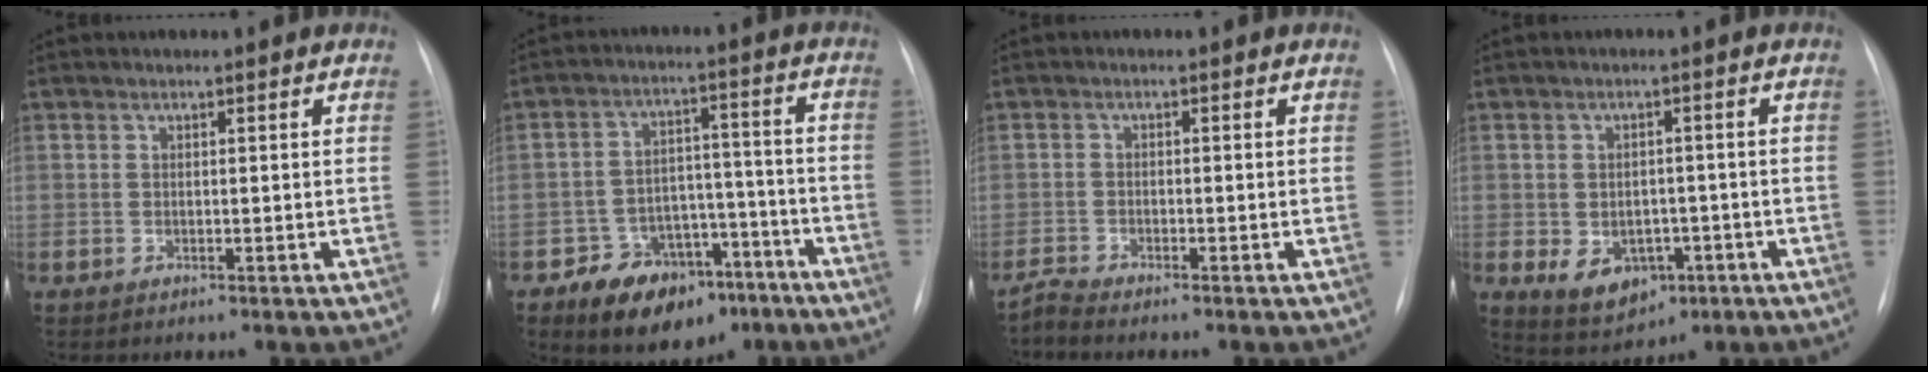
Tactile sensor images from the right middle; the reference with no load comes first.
{"total": 11.7, "force": [-7.2, 7.4, 5.4], "torque": [-0.076, 0.029, -0.102]}
{"total": 1.8, "force": [-1.7, -0.6, 0.0], "torque": [-0.002, -0.009, -0.038]}
{"total": 6.8, "force": [-2.4, 5.1, 3.9], "torque": [-0.065, 0.008, -0.021]}